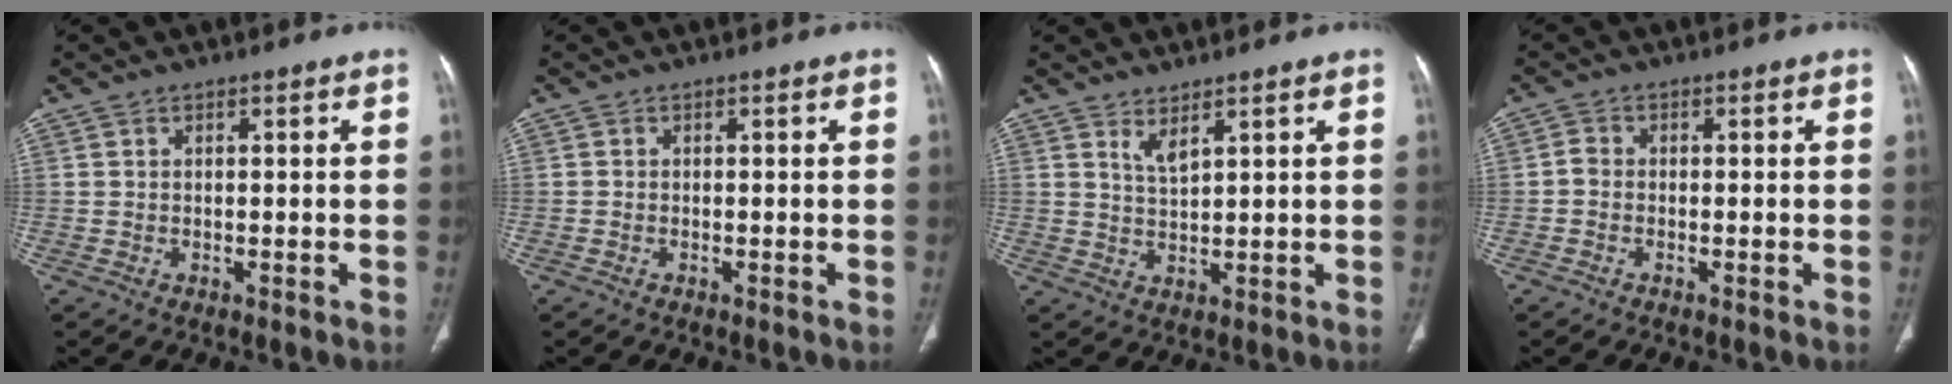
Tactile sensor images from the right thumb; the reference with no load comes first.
{"total": 0.0}
{"total": 2.8, "force": [2.0, 0.5, 1.9], "torque": [-0.037, -0.023, 0.043]}
{"total": 1.6, "force": [-0.6, 1.2, 0.8], "torque": [-0.011, 0.004, -0.019]}